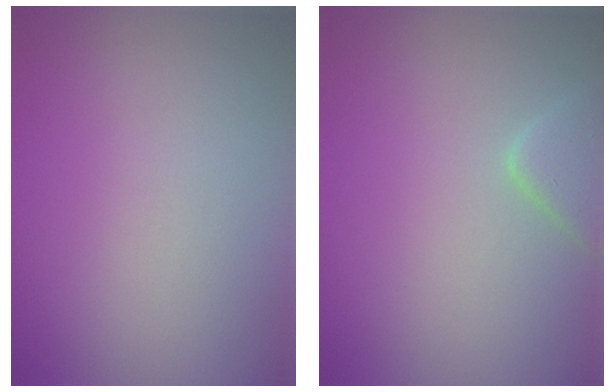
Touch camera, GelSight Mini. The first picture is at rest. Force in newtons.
{"total": 2.3, "press": 2.3, "slide": 0.2}